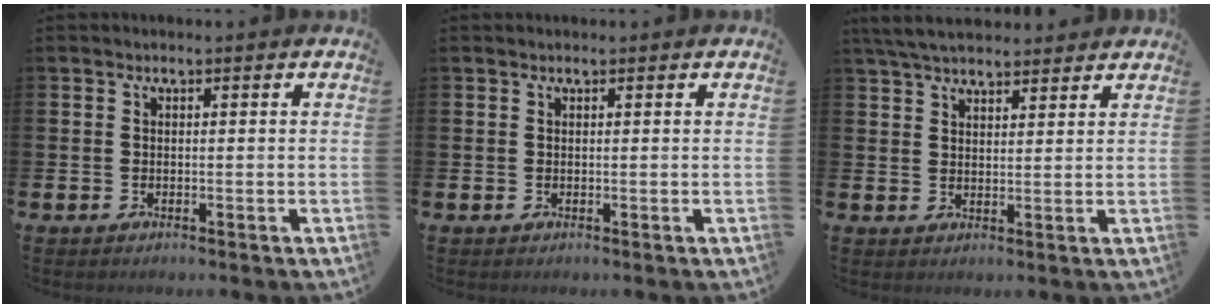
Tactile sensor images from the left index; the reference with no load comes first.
{"total": 0.0}
{"total": 5.2, "force": [4.9, 1.3, 1.4], "torque": [-0.044, -0.010, 0.093]}